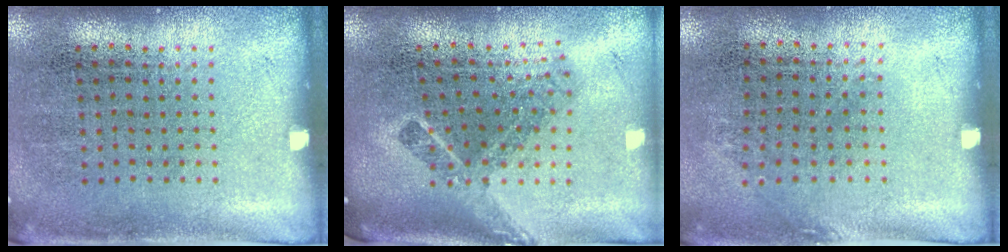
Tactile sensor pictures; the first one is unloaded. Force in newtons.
{"total": 2.2, "press": 1.5, "slide": 1.7}
{"total": 0.8, "press": 0.6, "slide": 0.5}